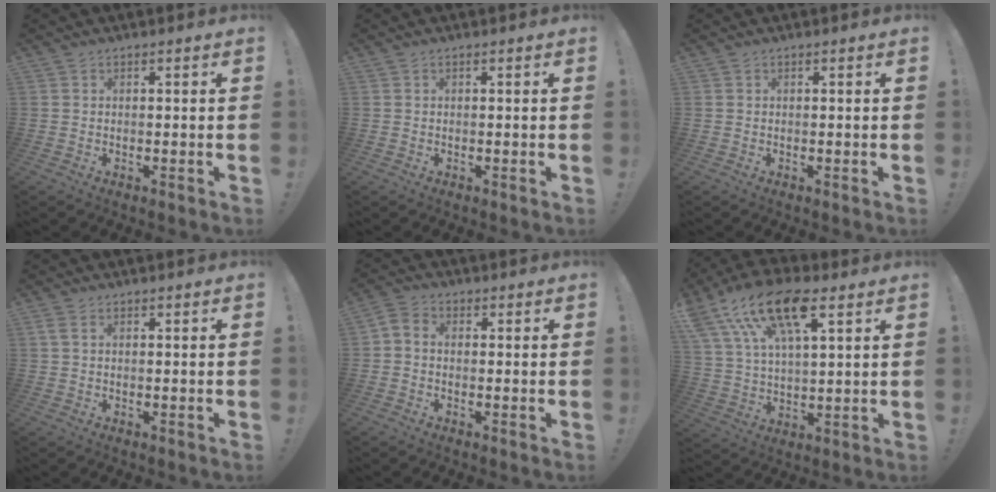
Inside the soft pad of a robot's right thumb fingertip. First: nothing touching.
{"total": 0.0}
{"total": 0.0}
{"total": 1.6, "force": [0.6, 0.6, 1.4], "torque": [-0.034, 0.005, 0.012]}
{"total": 2.6, "force": [-0.9, 1.5, 2.0], "torque": [-0.045, 0.006, -0.017]}
{"total": 18.2, "force": [9.9, 8.1, 12.9], "torque": [-0.236, -0.035, 0.174]}